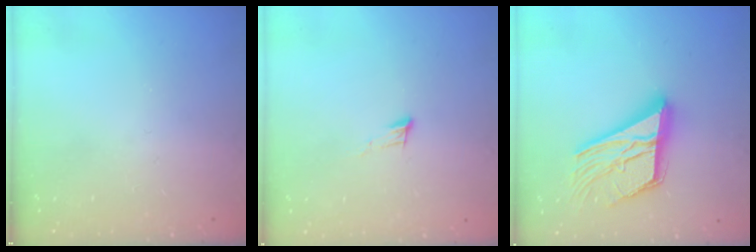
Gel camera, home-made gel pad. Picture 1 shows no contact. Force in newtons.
{"total": 6.3, "press": 6.2, "slide": 1.0}
{"total": 21.7, "press": 21.7, "slide": 1.5}